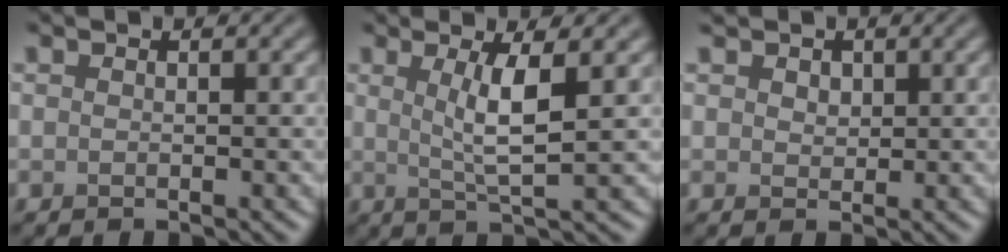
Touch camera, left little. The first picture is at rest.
{"total": 4.2, "force": [1.0, 0.7, 4.0], "torque": [-0.073, -0.003, 0.020]}
{"total": 2.1, "force": [1.3, 1.4, 0.9], "torque": [-0.020, 0.005, 0.016]}